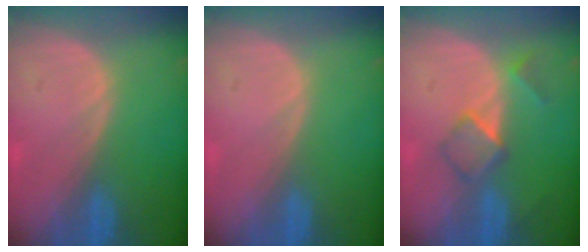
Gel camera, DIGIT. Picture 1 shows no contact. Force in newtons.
{"total": 0.0}
{"total": 5.1, "press": 4.4, "slide": 2.4}